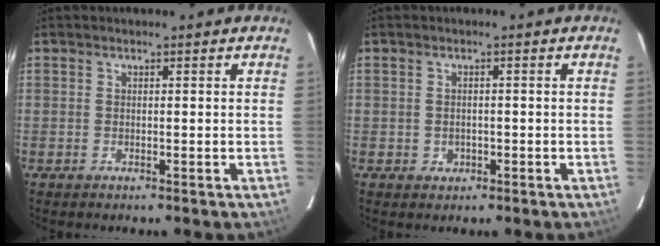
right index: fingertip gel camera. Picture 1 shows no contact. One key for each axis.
{"total": 2.0, "fx": -0.7, "fy": 1.8, "fz": 0.3, "tx": -0.004, "ty": 0.003, "tz": -0.006}